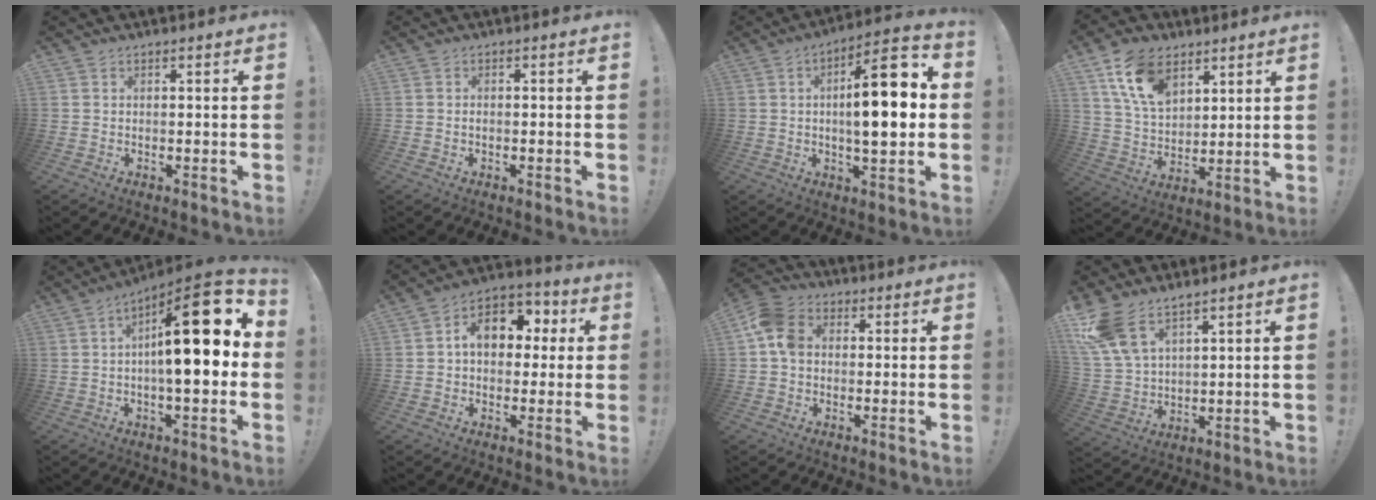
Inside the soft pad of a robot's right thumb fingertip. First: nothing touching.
{"total": 0.7, "force": [-0.4, 0.4, 0.4], "torque": [-0.007, 0.001, -0.008]}
{"total": 15.4, "force": [0.6, 4.7, 14.6], "torque": [-0.218, -0.003, -0.002]}
{"total": 14.6, "force": [8.3, 9.1, 7.9], "torque": [-0.137, -0.031, 0.160]}
{"total": 20.6, "force": [2.7, 6.0, 19.6], "torque": [-0.277, -0.017, 0.036]}
{"total": 11.5, "force": [2.2, 8.4, 7.6], "torque": [-0.115, 0.012, 0.044]}
{"total": 9.2, "force": [1.0, 6.9, 6.0], "torque": [-0.104, 0.014, 0.024]}
{"total": 10.3, "force": [7.9, 4.2, 5.2], "torque": [-0.119, -0.036, 0.155]}